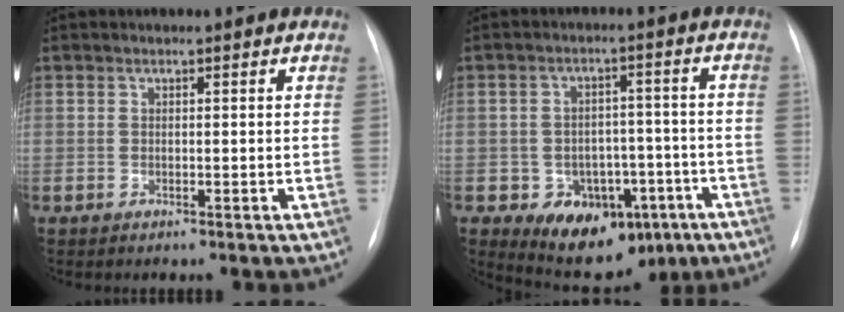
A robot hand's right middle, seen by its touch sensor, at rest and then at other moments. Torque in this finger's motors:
{"motor_torque": [0.24, -0.40, 0.17, 0.02]}